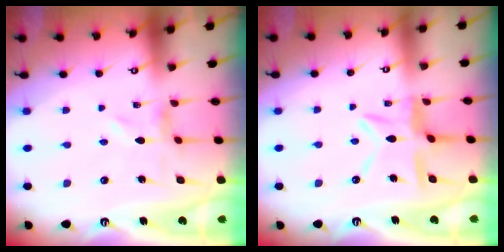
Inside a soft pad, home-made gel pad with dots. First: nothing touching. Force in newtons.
{"total": 11.1, "press": 11.0, "slide": 1.1}